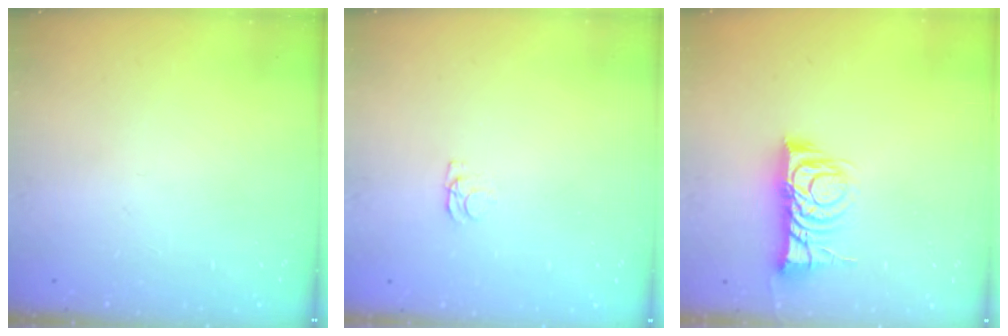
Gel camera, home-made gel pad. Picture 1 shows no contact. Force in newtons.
{"total": 1.2, "press": 1.1, "slide": 0.3}
{"total": 10.8, "press": 10.8, "slide": 0.8}